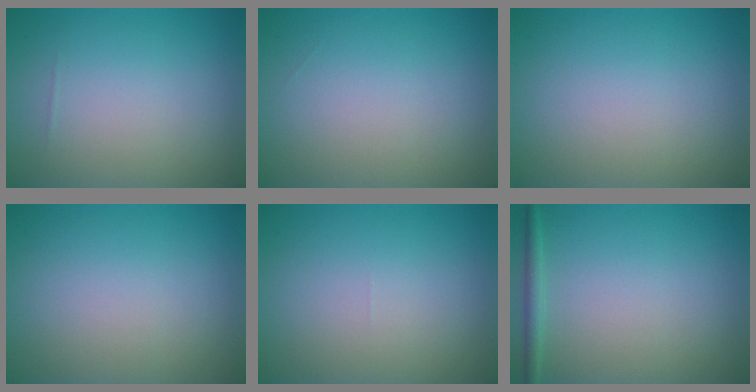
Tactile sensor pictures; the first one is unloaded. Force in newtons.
{"total": 0.0}
{"total": 0.0}
{"total": 0.0}
{"total": 0.0}
{"total": 1.3, "press": 1.3, "slide": 0.1}